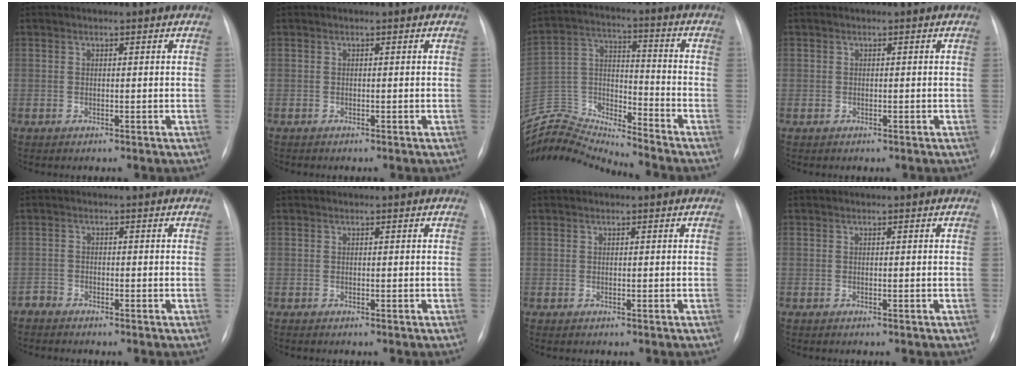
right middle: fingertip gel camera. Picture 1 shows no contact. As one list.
[{"total": 0.0}, {"total": 15.9, "force": [-15.8, -0.3, 1.4], "torque": [-0.033, 0.043, -0.287]}, {"total": 0.9, "force": [-0.3, 0.9, -0.2], "torque": [0.002, 0.006, -0.006]}, {"total": 1.3, "force": [-1.2, 0.3, -0.4], "torque": [0.011, -0.003, -0.026]}, {"total": 0.0}, {"total": 0.0}, {"total": 0.0}]